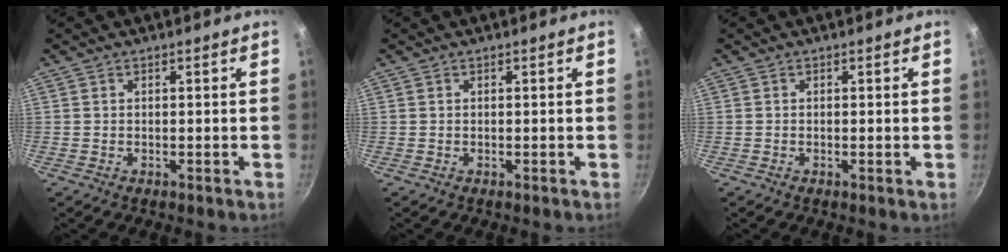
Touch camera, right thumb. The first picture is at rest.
{"total": 0.0}
{"total": 0.0}